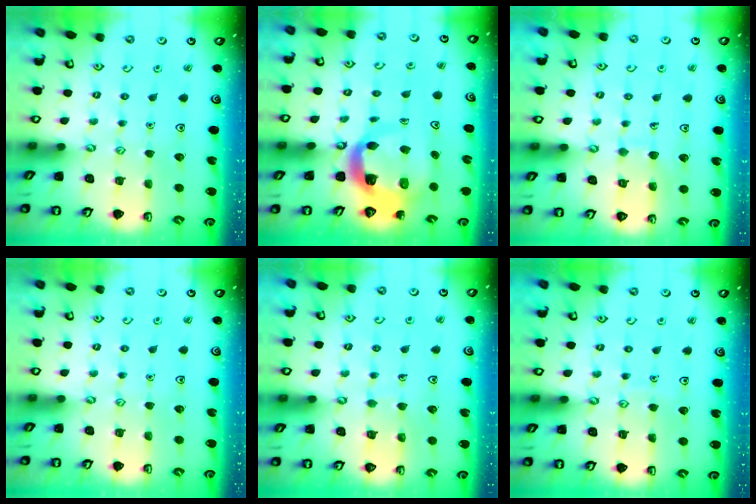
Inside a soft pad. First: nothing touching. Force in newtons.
{"total": 6.7, "press": 6.6, "slide": 0.9}
{"total": 7.2, "press": 7.2, "slide": 0.5}
{"total": 0.0}
{"total": 5.4, "press": 5.4, "slide": 0.4}
{"total": 3.5, "press": 3.5, "slide": 0.3}